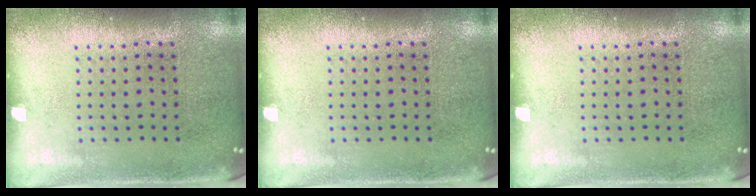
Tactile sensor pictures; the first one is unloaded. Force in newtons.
{"total": 0.0}
{"total": 0.0}